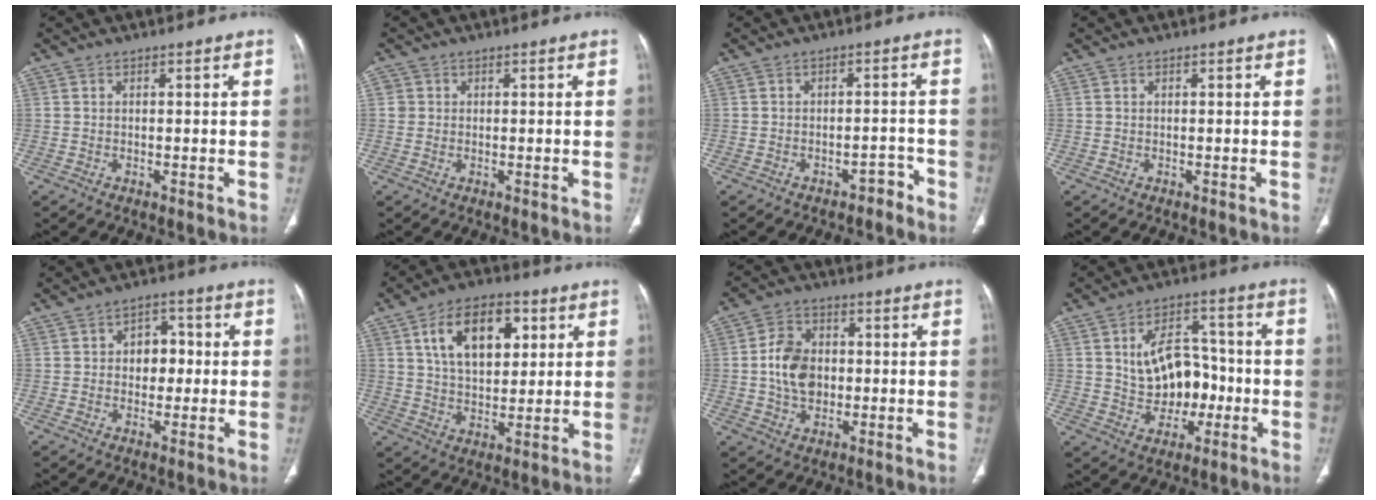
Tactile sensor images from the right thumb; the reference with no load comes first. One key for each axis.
{"total": 1.3, "fx": 0.2, "fy": 1.3, "fz": 0.1, "tx": 0.009, "ty": 0.003, "tz": 0.002}
{"total": 3.2, "fx": -2.7, "fy": 1.6, "fz": 0.7, "tx": -0.003, "ty": 0.035, "tz": -0.032}
{"total": 0.0}
{"total": 6.1, "fx": 0.3, "fy": 4.6, "fz": 4.1, "tx": -0.023, "ty": 0.013, "tz": -0.001}
{"total": 14.3, "fx": 5.1, "fy": 8.4, "fz": 10.4, "tx": -0.139, "ty": -0.007, "tz": 0.087}
{"total": 9.2, "fx": -0.2, "fy": 6.9, "fz": 6.1, "tx": -0.089, "ty": 0.009, "tz": -0.005}
{"total": 12.4, "fx": -0.8, "fy": 9.0, "fz": 8.5, "tx": -0.086, "ty": 0.034, "tz": -0.005}